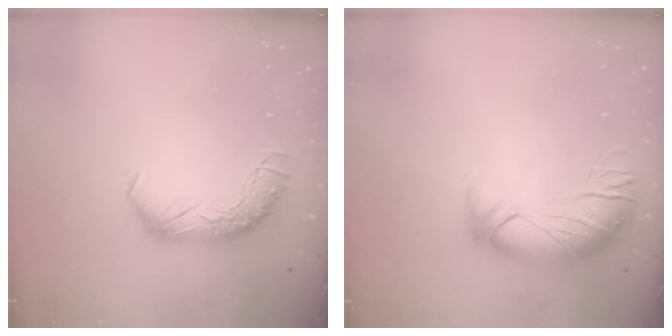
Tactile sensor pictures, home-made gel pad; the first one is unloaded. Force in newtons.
{"total": 2.8, "press": 1.3, "slide": 2.5}